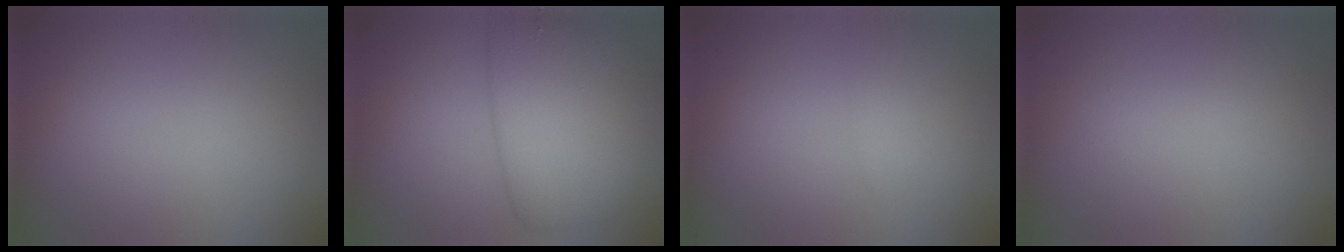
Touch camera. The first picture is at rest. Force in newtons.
{"total": 6.7, "press": 6.7, "slide": 0.1}
{"total": 0.5, "press": 0.5, "slide": 0.0}
{"total": 0.6, "press": 0.6, "slide": 0.1}